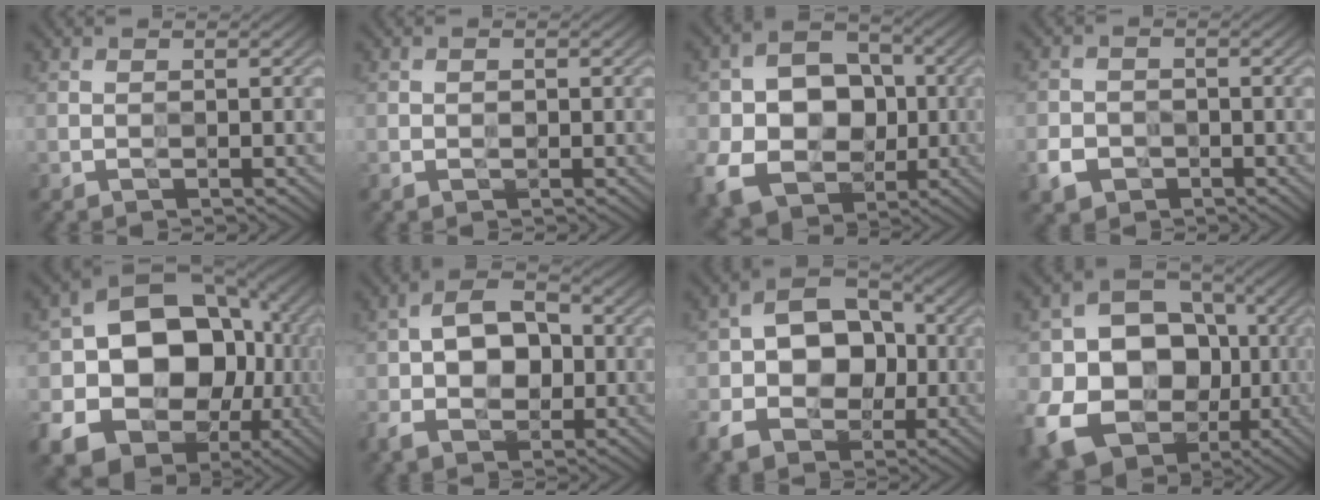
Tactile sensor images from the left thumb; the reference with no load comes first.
{"total": 0.8, "force": [-0.2, 0.6, 0.4], "torque": [-0.006, -0.003, -0.005]}
{"total": 13.1, "force": [-2.2, 10.2, 7.9], "torque": [-0.163, -0.017, -0.048]}
{"total": 3.2, "force": [-1.6, 2.4, 1.2], "torque": [-0.030, -0.006, -0.034]}
{"total": 20.2, "force": [-3.1, 16.4, 11.4], "torque": [-0.210, -0.049, -0.043]}
{"total": 8.2, "force": [-1.0, 5.8, 5.8], "torque": [-0.106, 0.007, -0.026]}
{"total": 10.9, "force": [-2.2, 7.9, 7.1], "torque": [-0.125, -0.005, -0.050]}
{"total": 18.9, "force": [-4.0, 15.5, 10.0], "torque": [-0.197, -0.043, -0.079]}